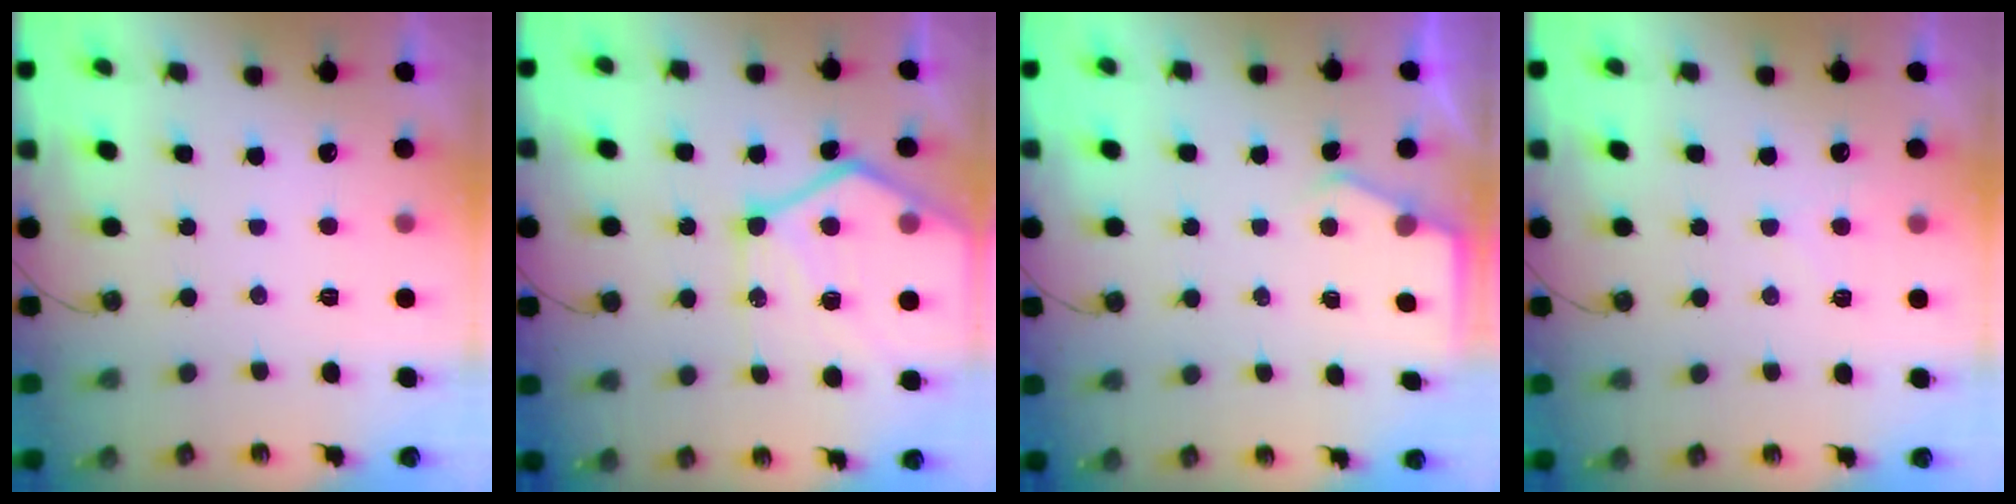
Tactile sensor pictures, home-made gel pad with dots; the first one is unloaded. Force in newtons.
{"total": 19.1, "press": 19.0, "slide": 2.2}
{"total": 4.0, "press": 4.0, "slide": 0.4}
{"total": 4.1, "press": 4.1, "slide": 0.5}